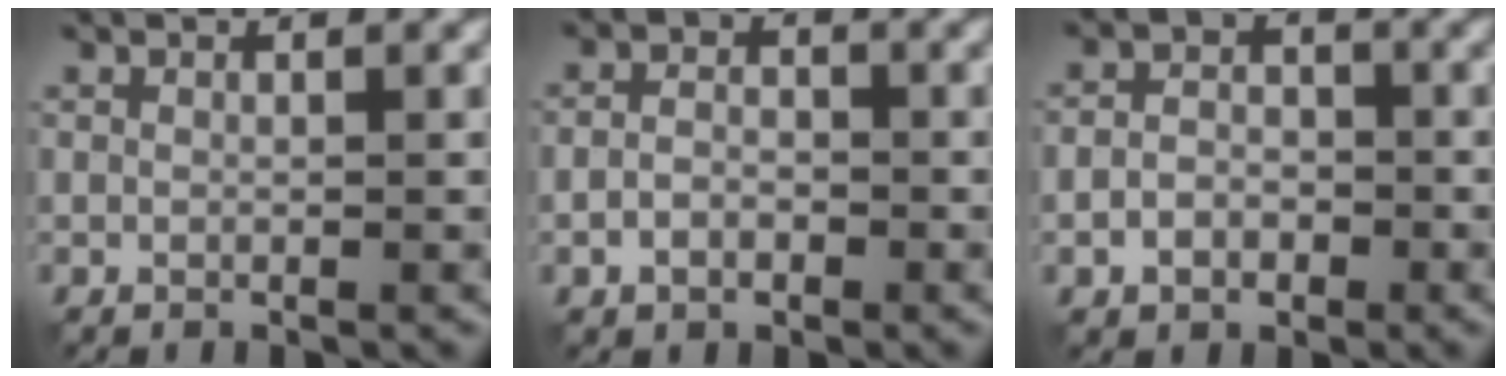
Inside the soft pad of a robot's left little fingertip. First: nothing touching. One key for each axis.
{"total": 2.3, "fx": -1.1, "fy": 1.6, "fz": 1.3, "tx": -0.022, "ty": 0.004, "tz": -0.024}
{"total": 2.9, "fx": -1.3, "fy": 2.2, "fz": 1.4, "tx": -0.022, "ty": 0.003, "tz": -0.029}